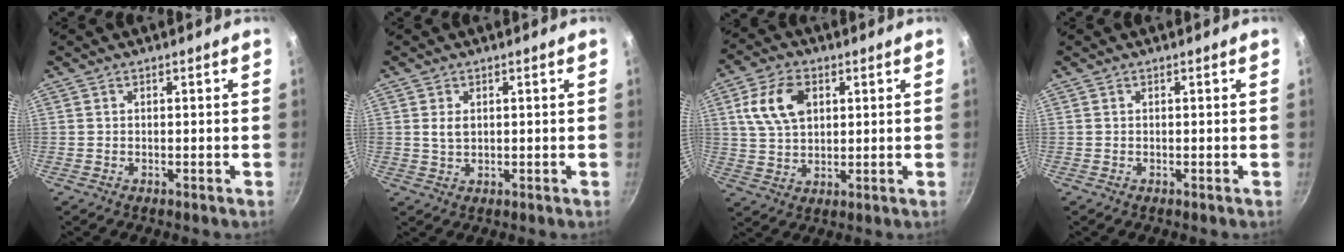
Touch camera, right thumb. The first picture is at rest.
{"total": 2.6, "force": [0.6, 1.8, 1.9], "torque": [-0.028, -0.003, 0.014]}
{"total": 10.3, "force": [3.2, 6.7, 7.1], "torque": [-0.119, 0.001, 0.057]}
{"total": 0.0}